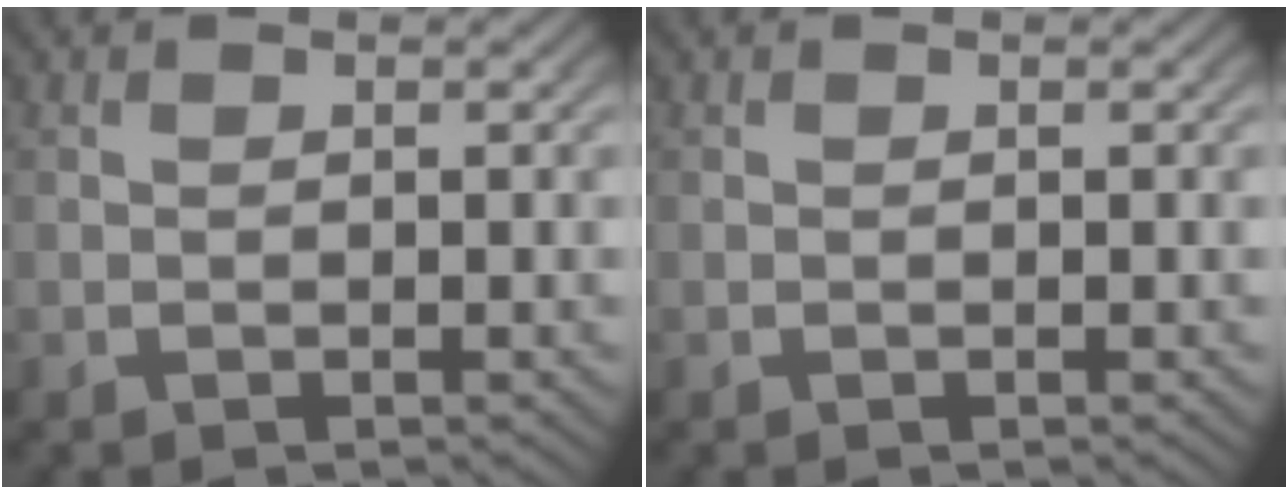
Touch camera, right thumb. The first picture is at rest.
{"total": 0.0}